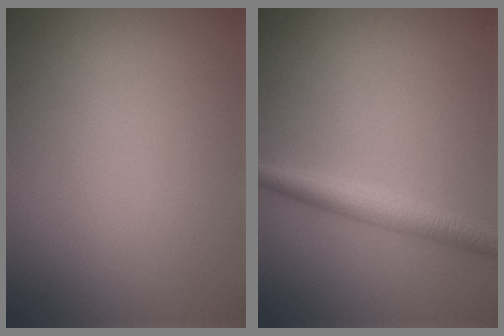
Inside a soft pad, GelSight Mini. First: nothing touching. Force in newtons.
{"total": 2.7, "press": 2.7, "slide": 0.1}